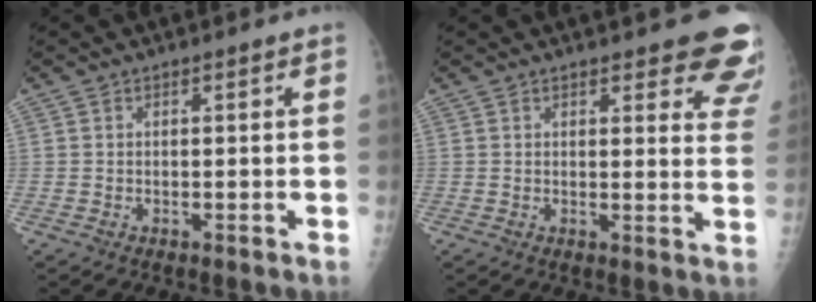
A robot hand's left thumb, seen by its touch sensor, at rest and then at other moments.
{"total": 10.8, "force": [8.6, 3.3, 5.5], "torque": [-0.018, -0.042, 0.078]}